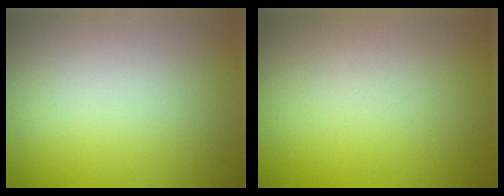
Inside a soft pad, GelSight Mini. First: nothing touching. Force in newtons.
{"total": 0.0}